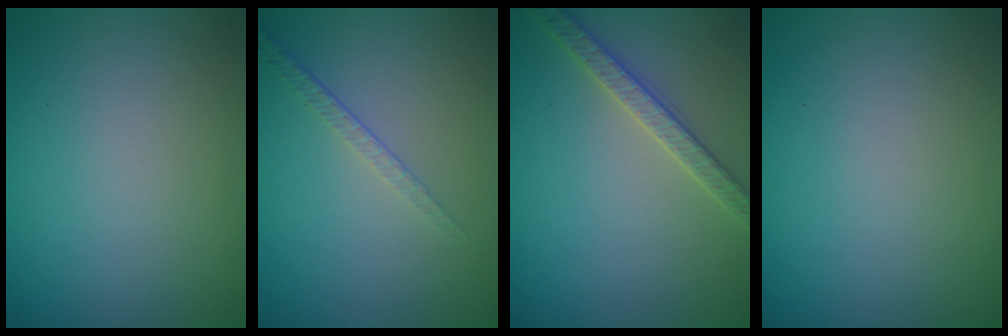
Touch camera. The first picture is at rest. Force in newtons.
{"total": 1.4, "press": 0.8, "slide": 1.1}
{"total": 2.7, "press": 2.7, "slide": 0.3}
{"total": 0.0}